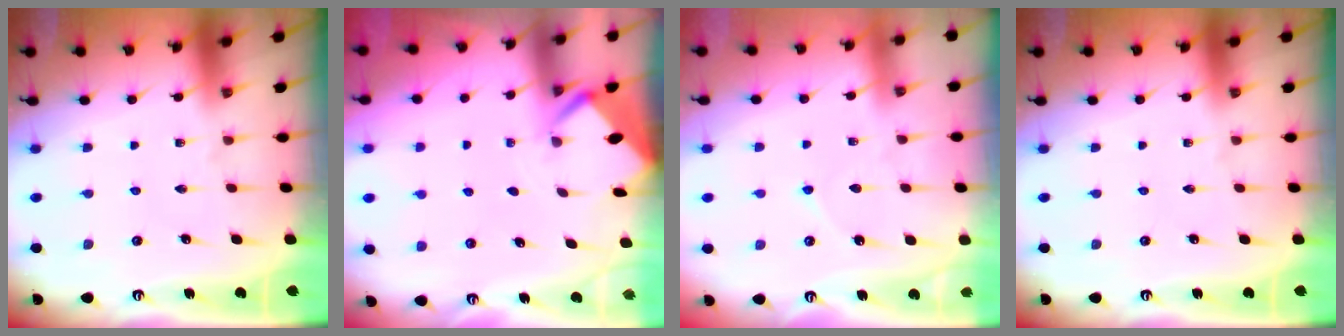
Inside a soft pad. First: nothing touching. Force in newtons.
{"total": 2.4, "press": 2.4, "slide": 0.1}
{"total": 3.8, "press": 3.8, "slide": 0.2}
{"total": 0.0}